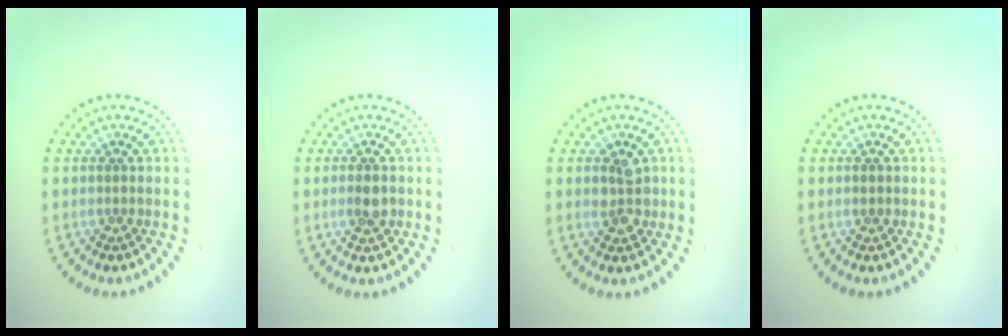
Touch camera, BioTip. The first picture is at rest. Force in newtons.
{"total": 1.7, "press": 1.6, "slide": 0.3}
{"total": 2.6, "press": 2.5, "slide": 0.6}
{"total": 0.9, "press": 0.9, "slide": 0.1}